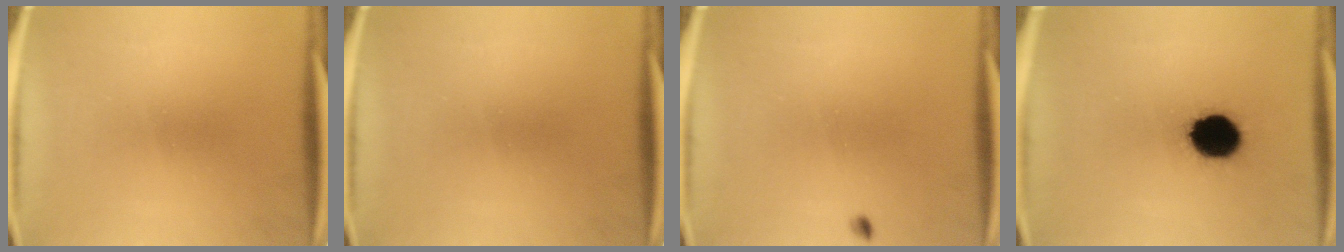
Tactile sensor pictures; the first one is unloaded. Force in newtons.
{"total": 0.0}
{"total": 0.6}
{"total": 12.8}